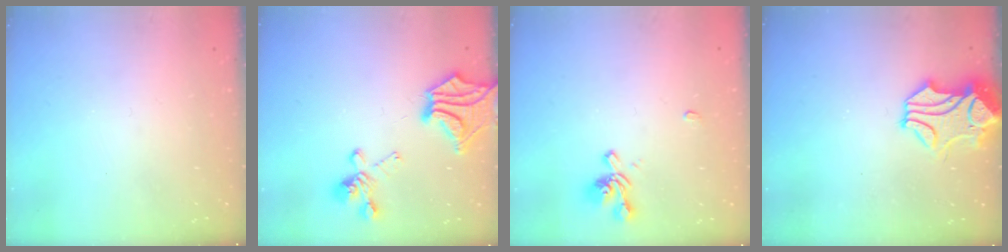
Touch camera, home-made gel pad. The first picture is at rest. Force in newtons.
{"total": 5.8, "press": 5.2, "slide": 2.6}
{"total": 1.8, "press": 1.4, "slide": 1.1}
{"total": 1.3, "press": 0.5, "slide": 1.3}